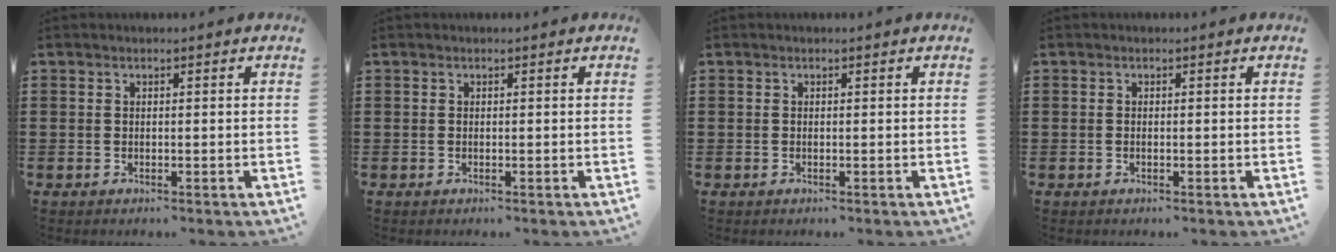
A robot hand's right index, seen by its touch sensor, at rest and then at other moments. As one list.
[{"total": 0.0}, {"total": 0.0}, {"total": 0.0}]